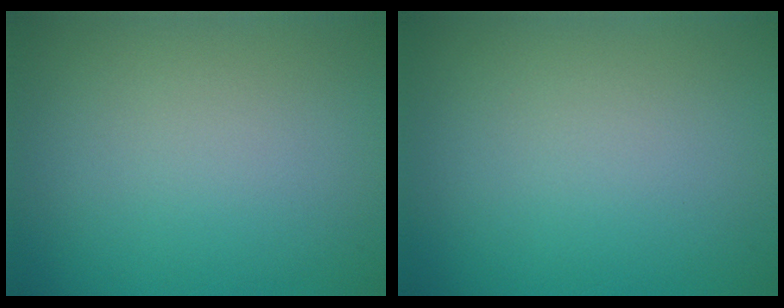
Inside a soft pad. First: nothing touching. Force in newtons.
{"total": 0.0}